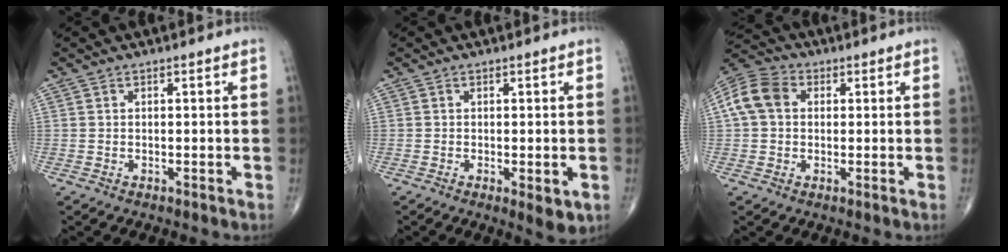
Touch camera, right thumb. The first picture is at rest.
{"total": 4.0, "force": [-1.1, 1.4, 3.6], "torque": [-0.047, -0.011, -0.012]}
{"total": 9.1, "force": [1.5, 6.9, 5.7], "torque": [-0.113, 0.026, 0.018]}